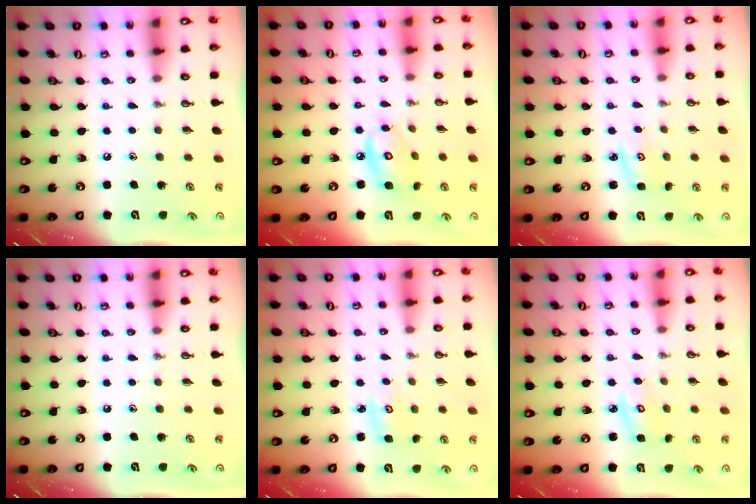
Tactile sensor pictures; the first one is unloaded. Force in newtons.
{"total": 8.4, "press": 8.4, "slide": 0.5}
{"total": 3.0, "press": 3.0, "slide": 0.4}
{"total": 0.0}
{"total": 2.3, "press": 2.3, "slide": 0.2}
{"total": 3.8, "press": 3.8, "slide": 0.2}